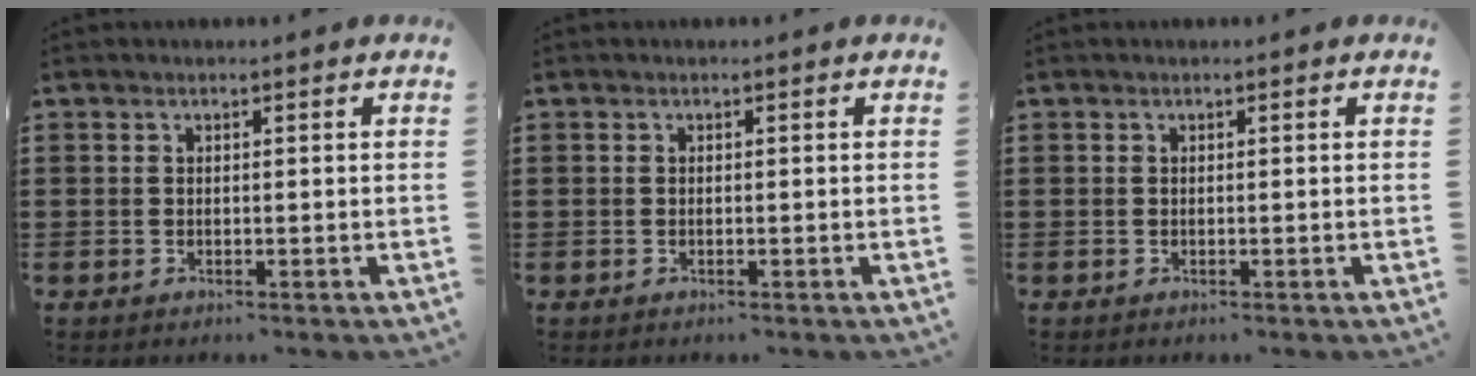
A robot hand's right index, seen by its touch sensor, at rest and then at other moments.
{"total": 0.0}
{"total": 0.0}